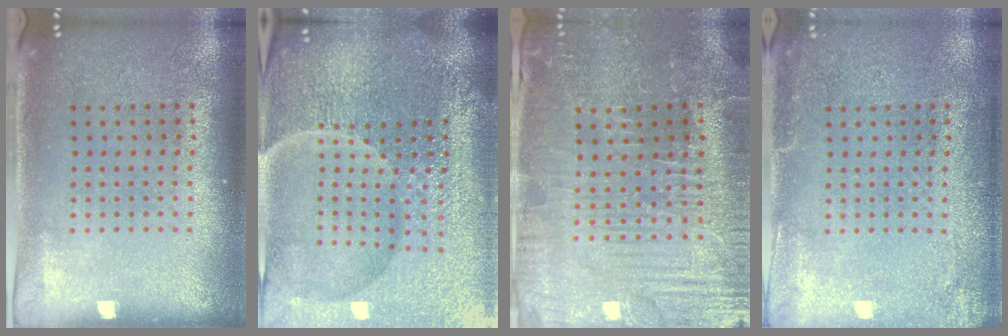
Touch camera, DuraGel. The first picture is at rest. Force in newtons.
{"total": 7.0, "press": 6.2, "slide": 3.3}
{"total": 3.6, "press": 3.6, "slide": 0.4}
{"total": 2.3, "press": 2.3, "slide": 0.3}